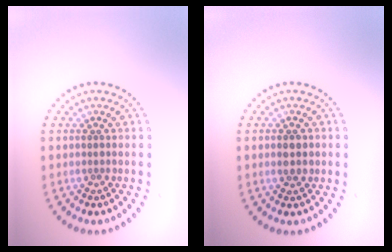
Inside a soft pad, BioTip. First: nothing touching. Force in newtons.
{"total": 1.4, "press": 1.4, "slide": 0.1}